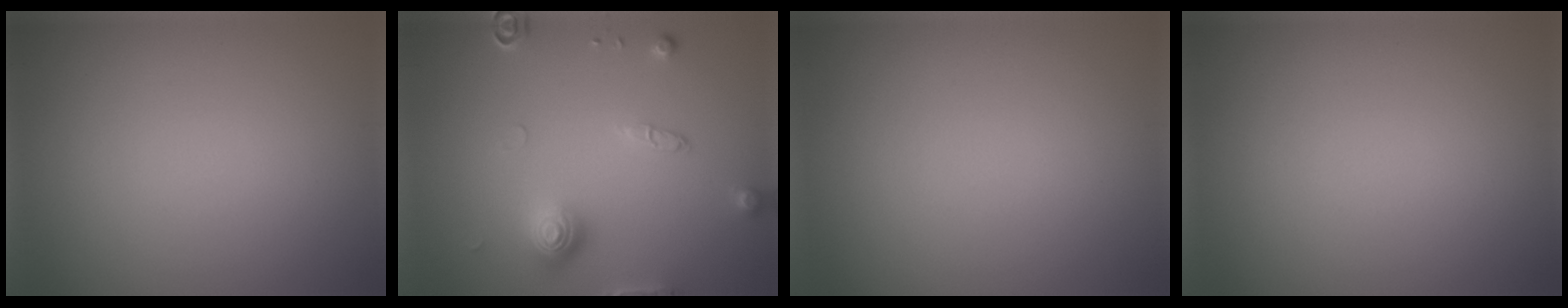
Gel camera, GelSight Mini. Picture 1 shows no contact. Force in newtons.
{"total": 3.0, "press": 2.8, "slide": 0.9}
{"total": 0.0}
{"total": 0.0}